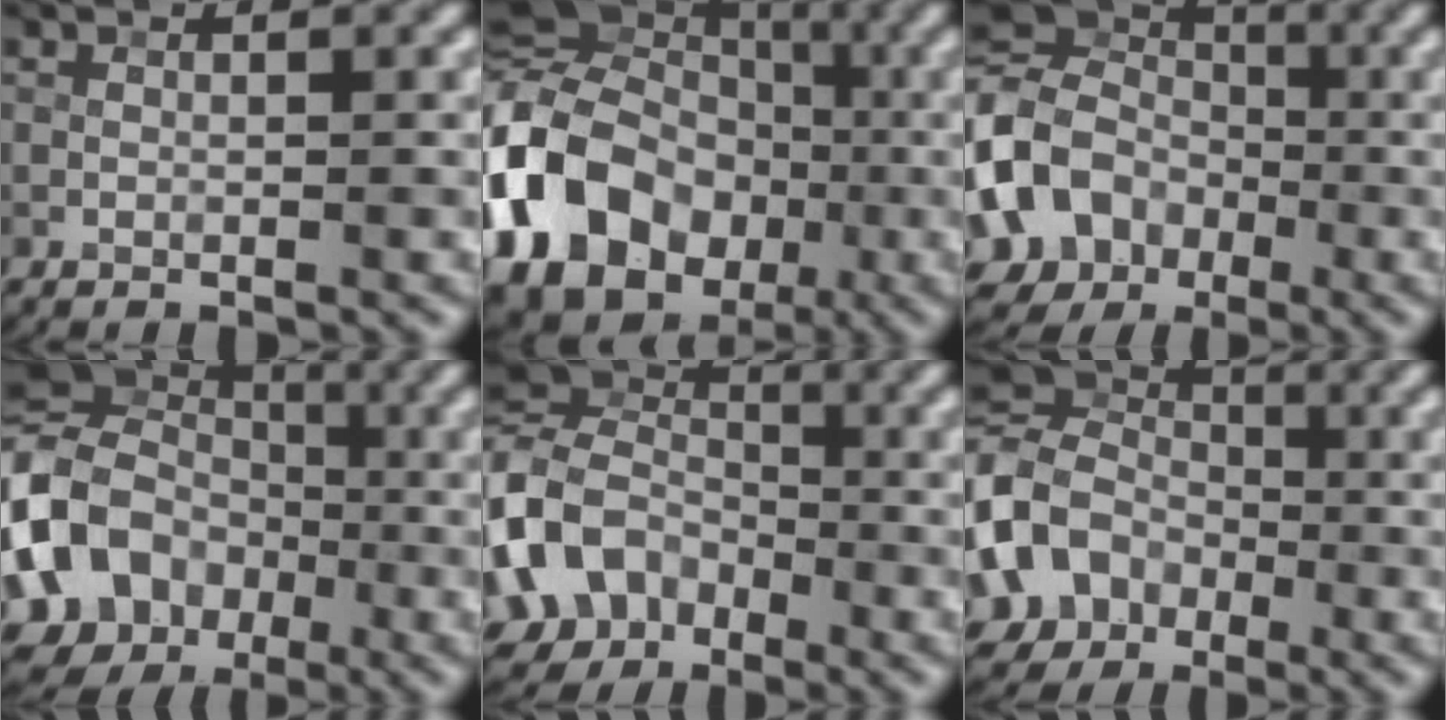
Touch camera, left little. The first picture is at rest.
{"total": 18.0, "force": [-4.6, 14.7, 9.3], "torque": [-0.216, -0.008, -0.112]}
{"total": 9.5, "force": [-2.0, 8.1, 4.5], "torque": [-0.109, -0.001, -0.050]}
{"total": 11.7, "force": [-2.6, 10.0, 5.5], "torque": [-0.131, -0.005, -0.065]}
{"total": 9.1, "force": [-2.6, 7.5, 4.3], "torque": [-0.114, 0.002, -0.066]}
{"total": 8.2, "force": [-1.9, 7.0, 3.8], "torque": [-0.094, 0.004, -0.051]}